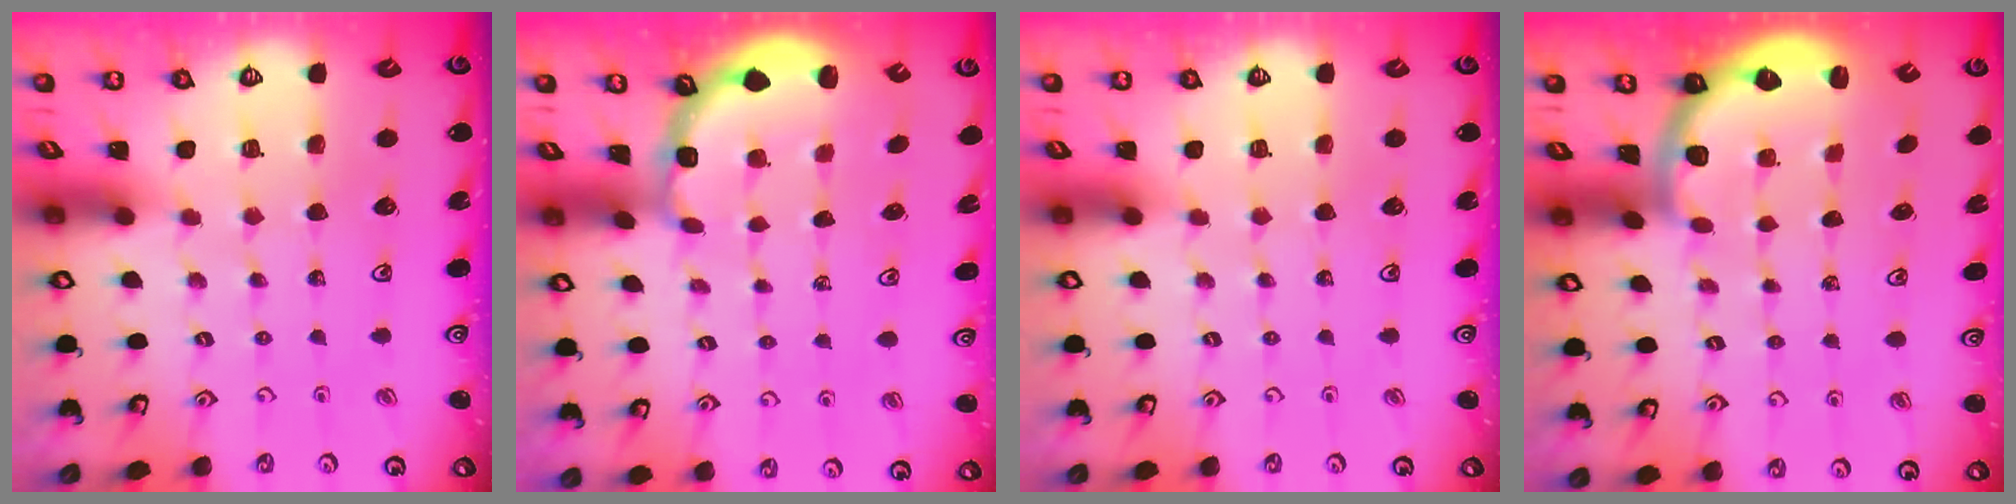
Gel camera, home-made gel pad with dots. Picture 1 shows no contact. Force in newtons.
{"total": 2.5, "press": 1.9, "slide": 1.6}
{"total": 0.0}
{"total": 2.3, "press": 2.0, "slide": 1.3}